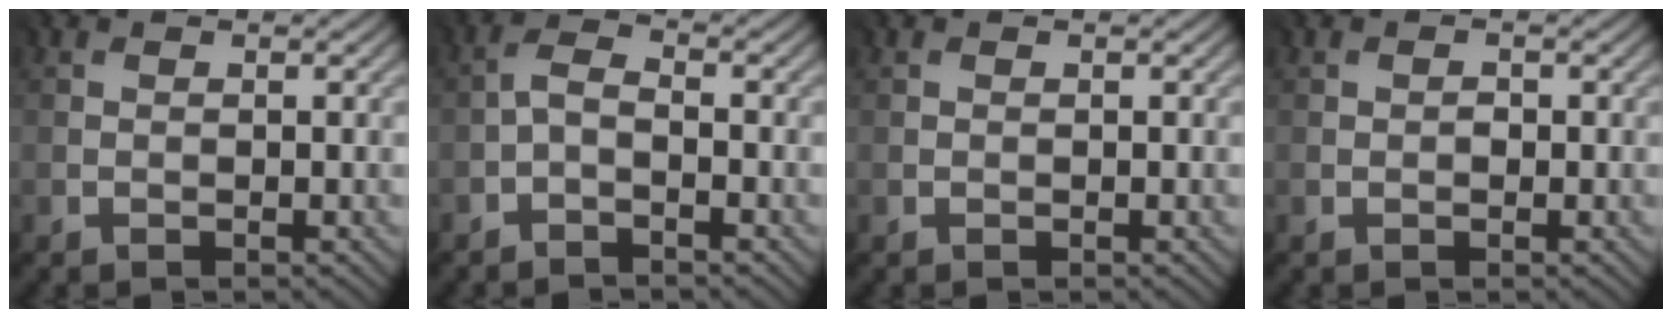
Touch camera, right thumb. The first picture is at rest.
{"total": 2.2, "force": [-1.3, 0.9, 1.5], "torque": [-0.037, 0.005, -0.033]}
{"total": 0.0}
{"total": 0.5, "force": [-0.2, 0.4, 0.3], "torque": [-0.002, -0.001, -0.003]}